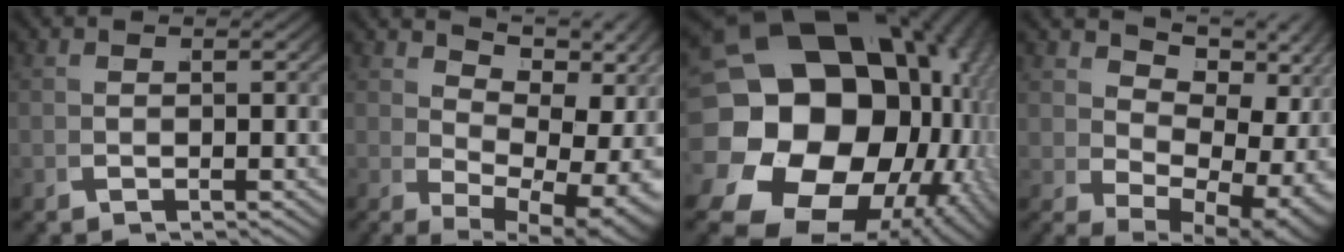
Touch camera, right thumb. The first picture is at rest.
{"total": 9.1, "force": [2.0, 4.9, 7.4], "torque": [-0.117, -0.017, 0.052]}
{"total": 29.8, "force": [-2.1, 21.5, 20.5], "torque": [-0.367, -0.074, -0.015]}
{"total": 9.7, "force": [1.8, 5.9, 7.4], "torque": [-0.120, -0.020, 0.048]}